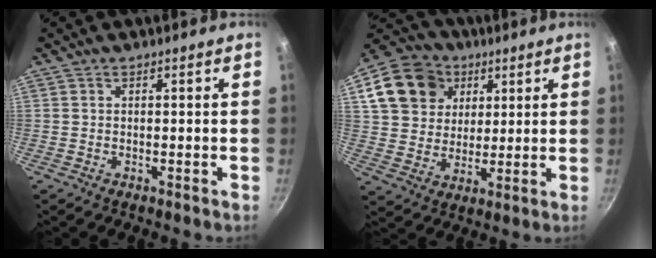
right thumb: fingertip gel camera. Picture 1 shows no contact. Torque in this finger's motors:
{"motor_torque": [-1.44, 1.69, 0.46, -0.37, 0.09]}